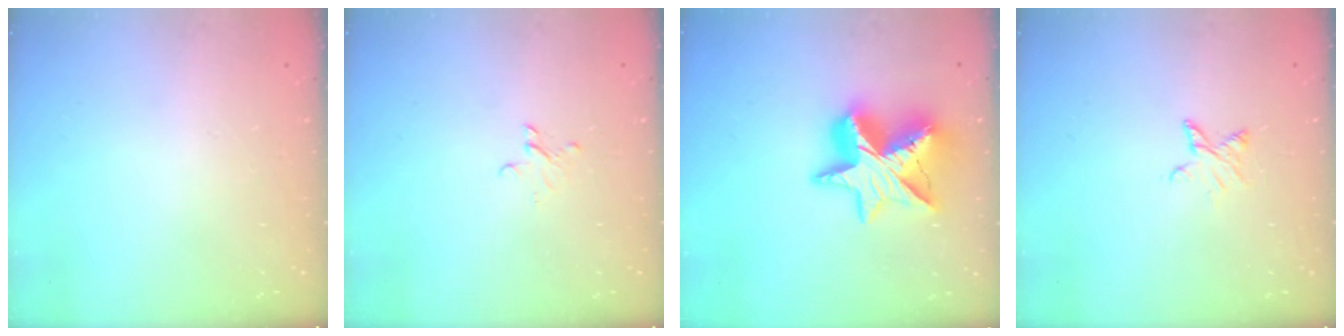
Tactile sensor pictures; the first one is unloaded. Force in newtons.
{"total": 2.6, "press": 2.6, "slide": 0.2}
{"total": 18.3, "press": 18.2, "slide": 1.3}
{"total": 4.5, "press": 4.5, "slide": 0.5}